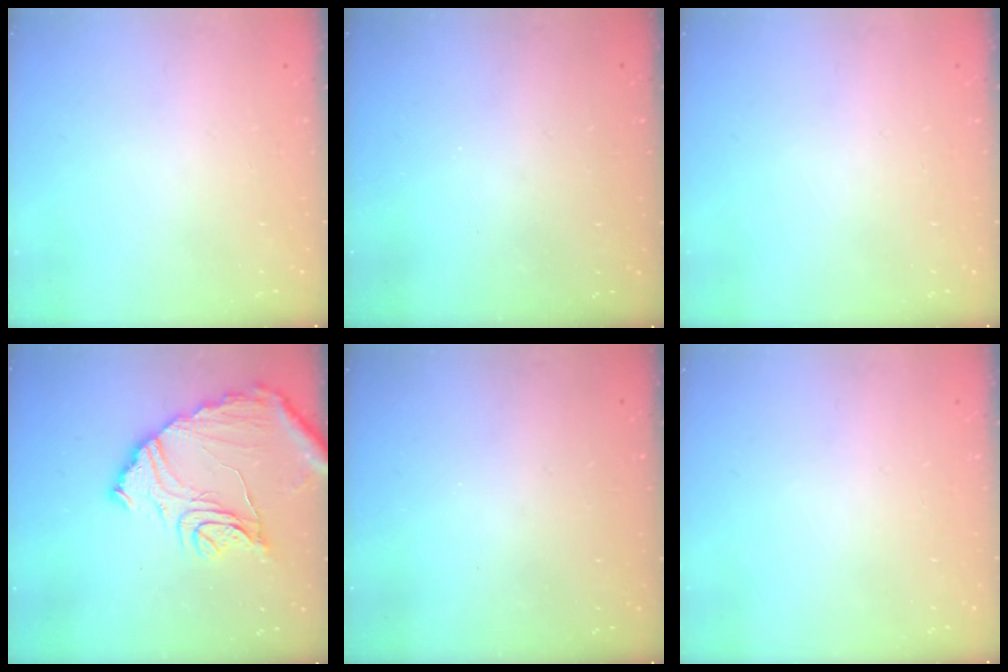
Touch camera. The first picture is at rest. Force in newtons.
{"total": 3.1, "press": 3.1, "slide": 0.1}
{"total": 0.0}
{"total": 16.2, "press": 16.1, "slide": 1.8}
{"total": 3.1, "press": 3.1, "slide": 0.1}
{"total": 0.0}